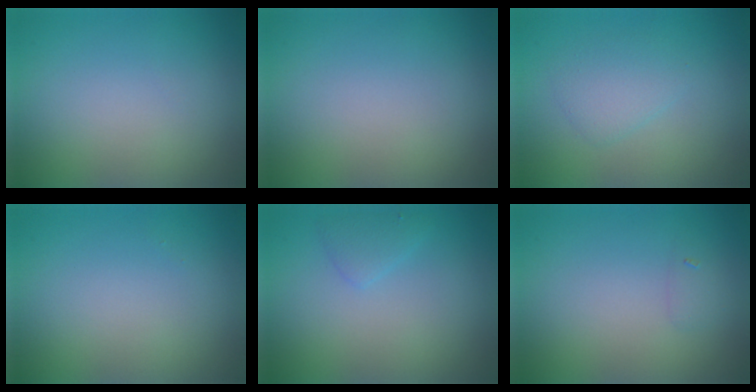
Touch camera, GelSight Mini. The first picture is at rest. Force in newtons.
{"total": 0.0}
{"total": 2.2, "press": 2.2, "slide": 0.0}
{"total": 0.0}
{"total": 1.3, "press": 1.3, "slide": 0.1}
{"total": 0.6, "press": 0.6, "slide": 0.0}